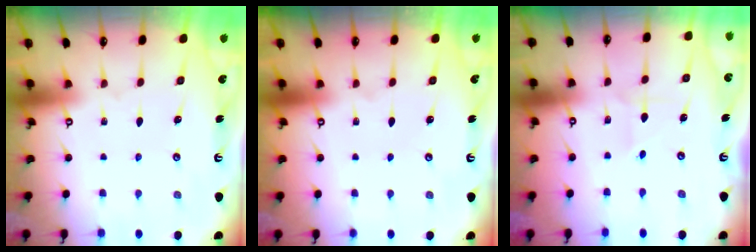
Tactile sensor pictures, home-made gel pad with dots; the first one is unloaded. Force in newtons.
{"total": 0.0}
{"total": 2.4, "press": 2.4, "slide": 0.2}